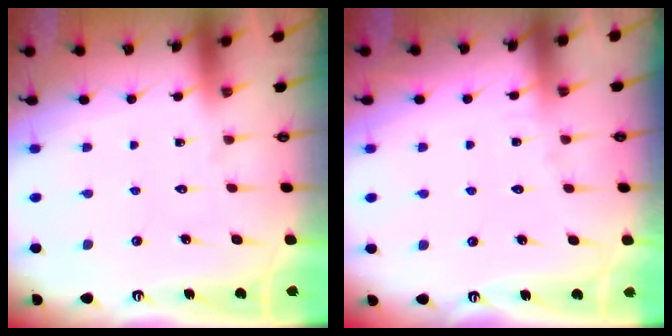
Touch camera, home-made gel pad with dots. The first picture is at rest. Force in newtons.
{"total": 2.7, "press": 2.7, "slide": 0.3}